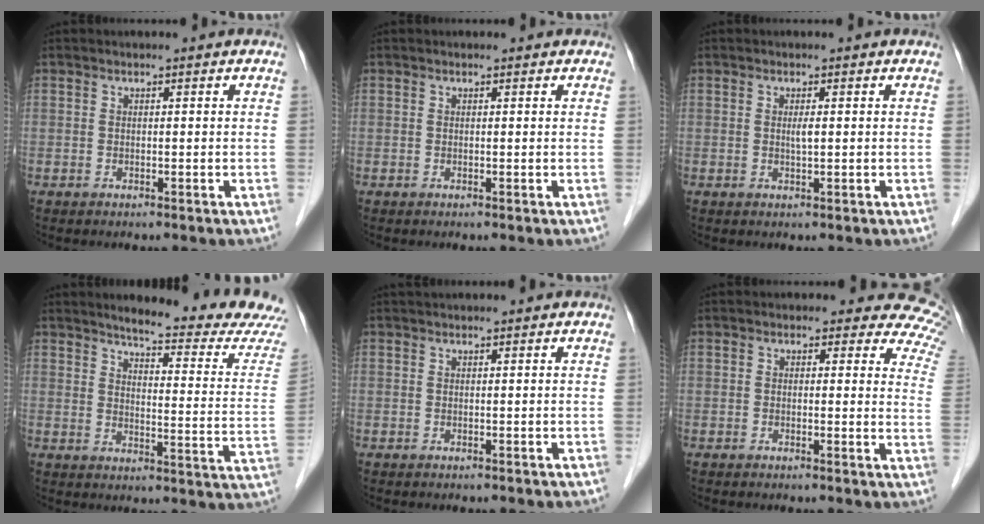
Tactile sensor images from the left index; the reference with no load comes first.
{"total": 0.6, "force": [0.6, 0.2, 0.1], "torque": [-0.009, 0.003, 0.005]}
{"total": 1.2, "force": [0.2, 0.1, 1.1], "torque": [-0.025, -0.001, 0.002]}
{"total": 17.6, "force": [16.6, -0.5, 5.9], "torque": [-0.079, -0.099, 0.188]}
{"total": 2.8, "force": [2.6, 0.2, 1.1], "torque": [-0.010, 0.034, 0.038]}
{"total": 9.4, "force": [7.8, 4.6, 2.6], "torque": [0.016, -0.025, 0.039]}